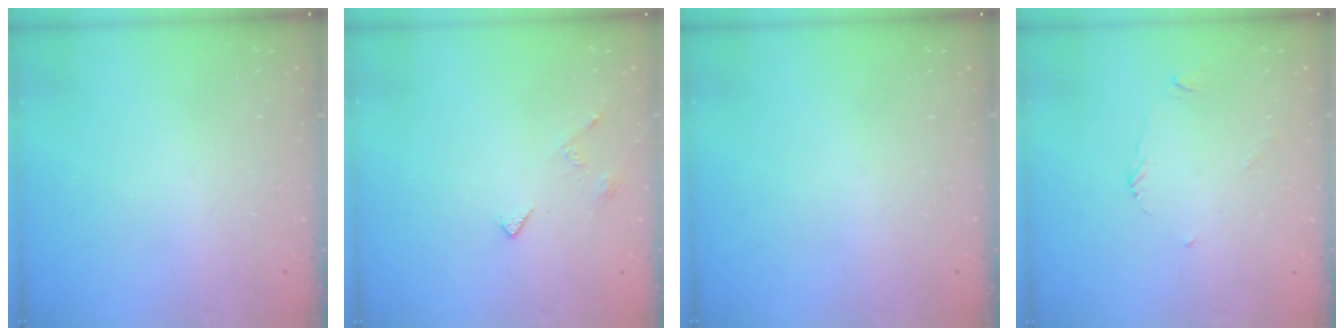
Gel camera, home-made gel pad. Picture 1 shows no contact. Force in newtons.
{"total": 3.0, "press": 3.0, "slide": 0.7}
{"total": 0.0}
{"total": 2.7, "press": 2.7, "slide": 0.3}